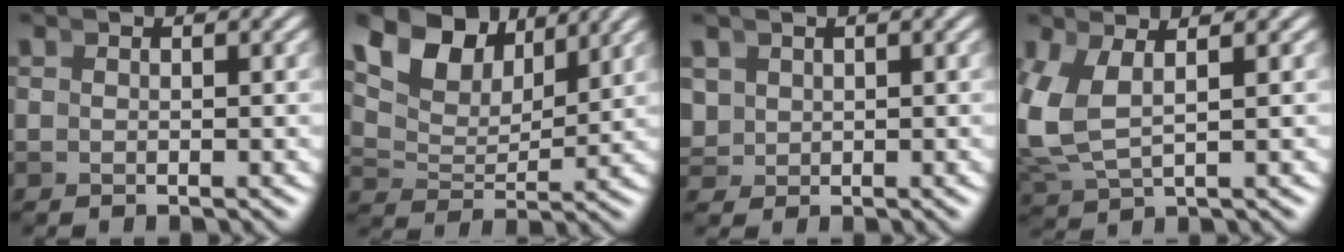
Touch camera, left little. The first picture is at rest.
{"total": 8.6, "force": [4.6, 5.3, 5.0], "torque": [-0.098, 0.001, 0.074]}
{"total": 2.5, "force": [0.6, 2.3, 0.8], "torque": [-0.033, -0.016, 0.023]}
{"total": 6.4, "force": [1.1, 4.6, 4.3], "torque": [-0.119, -0.003, 0.023]}